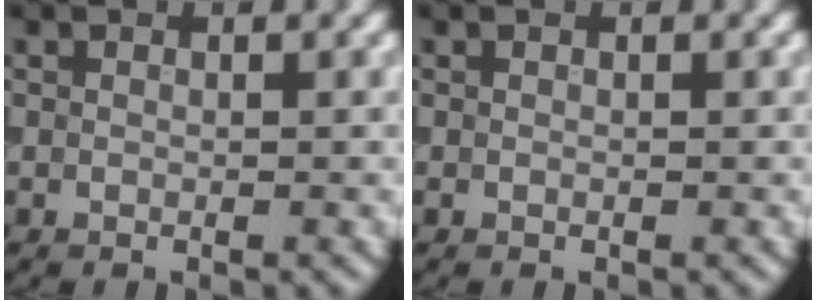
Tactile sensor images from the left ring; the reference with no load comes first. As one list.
[{"total": 0.0}]